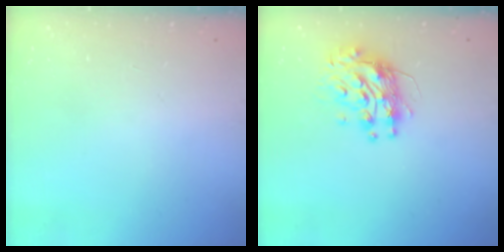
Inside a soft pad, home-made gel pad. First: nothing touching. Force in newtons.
{"total": 9.1, "press": 9.1, "slide": 0.8}